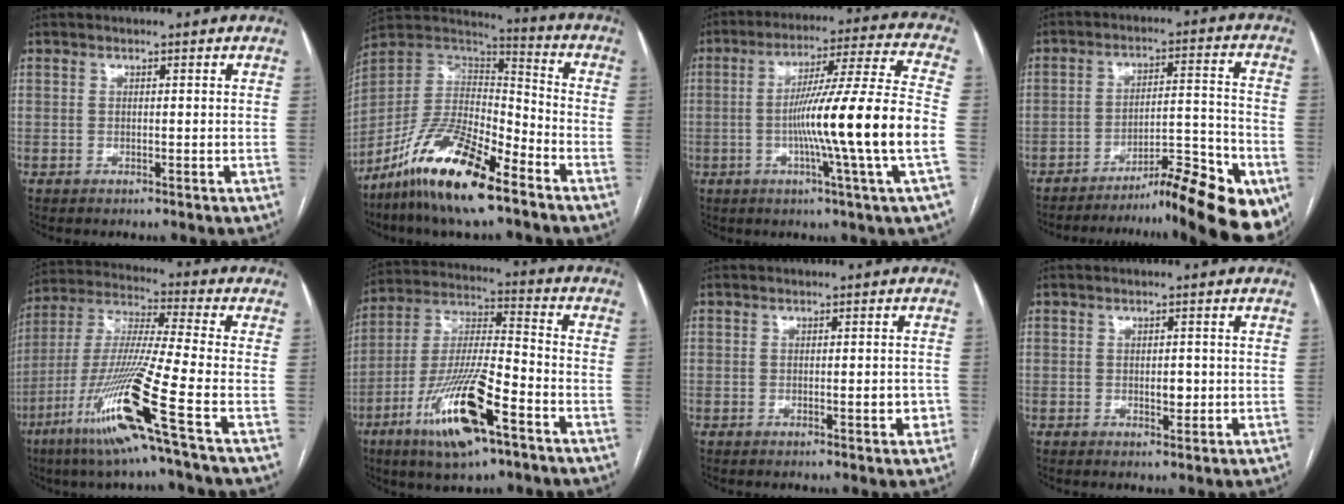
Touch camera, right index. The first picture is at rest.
{"total": 17.2, "force": [-11.1, 4.1, 12.5], "torque": [-0.246, 0.006, -0.205]}
{"total": 17.5, "force": [-3.6, -2.4, 17.0], "torque": [-0.276, -0.006, -0.068]}
{"total": 17.5, "force": [-13.3, 1.5, 11.3], "torque": [-0.101, 0.029, -0.196]}
{"total": 17.3, "force": [-8.2, -1.6, 15.2], "torque": [-0.318, -0.037, -0.160]}
{"total": 16.7, "force": [-8.4, 3.2, 14.1], "torque": [-0.283, -0.018, -0.146]}
{"total": 2.3, "force": [-0.6, 0.6, 2.1], "torque": [-0.029, -0.001, -0.008]}
{"total": 2.0, "force": [-0.2, 1.0, 1.7], "torque": [-0.024, 0.000, 0.000]}